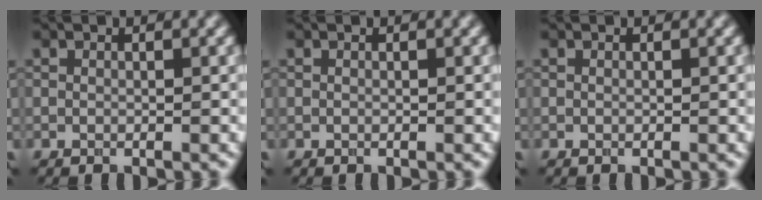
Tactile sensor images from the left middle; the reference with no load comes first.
{"total": 0.0}
{"total": 0.0}